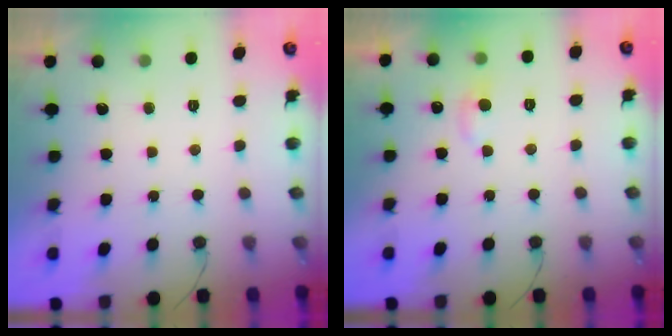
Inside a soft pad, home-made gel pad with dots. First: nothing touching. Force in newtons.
{"total": 4.2, "press": 4.1, "slide": 0.5}